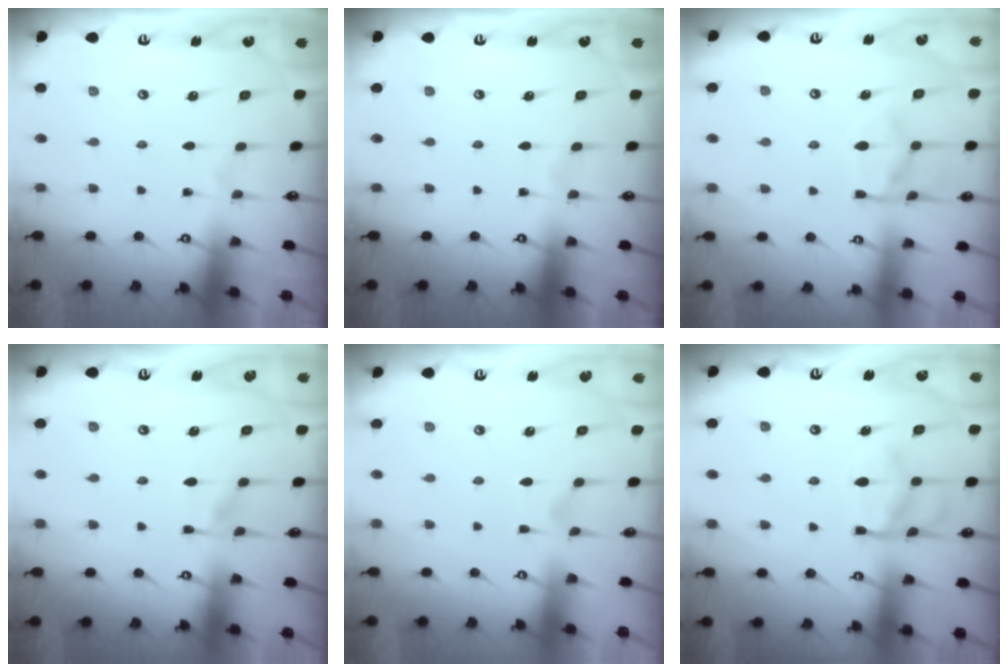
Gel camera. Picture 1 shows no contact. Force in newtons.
{"total": 0.0}
{"total": 7.3, "press": 7.1, "slide": 1.6}
{"total": 6.1, "press": 6.0, "slide": 0.8}
{"total": 1.3, "press": 0.7, "slide": 1.1}
{"total": 12.7, "press": 12.6, "slide": 1.3}